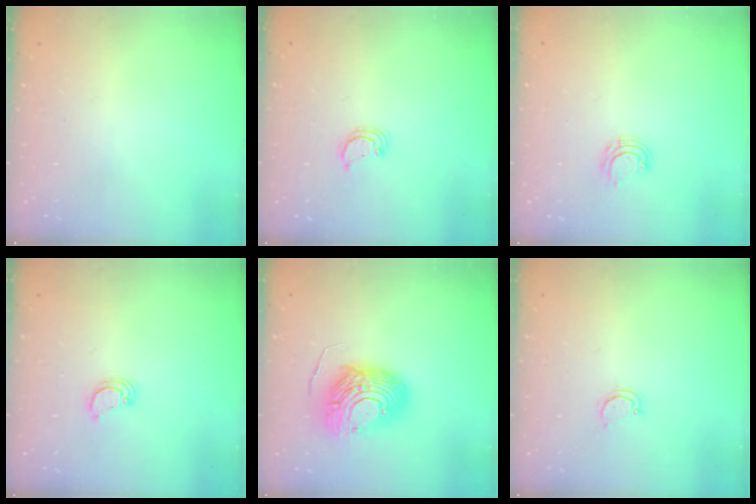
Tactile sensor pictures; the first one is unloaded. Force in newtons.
{"total": 2.4, "press": 2.4, "slide": 0.2}
{"total": 6.2, "press": 6.1, "slide": 0.5}
{"total": 3.2, "press": 3.1, "slide": 0.3}
{"total": 19.1, "press": 19.0, "slide": 1.8}
{"total": 2.6, "press": 2.6, "slide": 0.2}